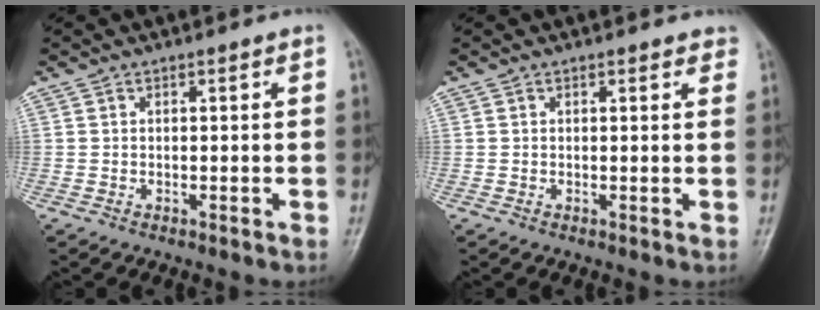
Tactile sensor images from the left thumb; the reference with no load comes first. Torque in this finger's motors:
{"motor_torque": [-0.07, -0.07, -0.06, 0.25, 0.03]}